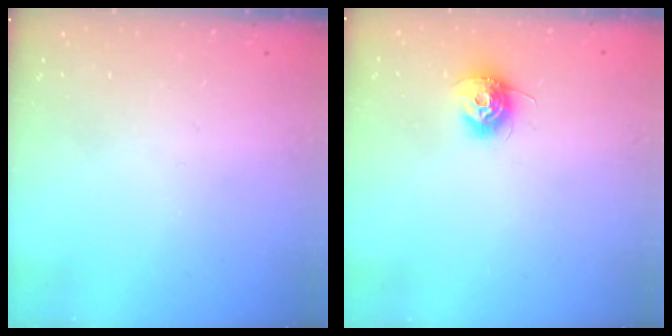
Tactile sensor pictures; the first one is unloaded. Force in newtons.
{"total": 9.5, "press": 9.5, "slide": 0.4}